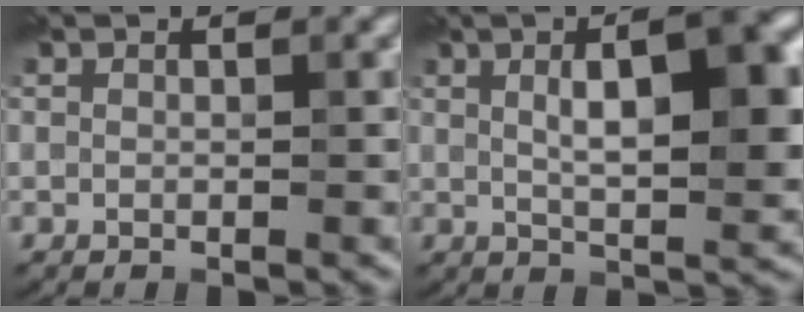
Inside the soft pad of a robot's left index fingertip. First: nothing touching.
{"total": 7.9, "force": [1.7, 2.3, 7.4], "torque": [-0.103, 0.010, 0.022]}